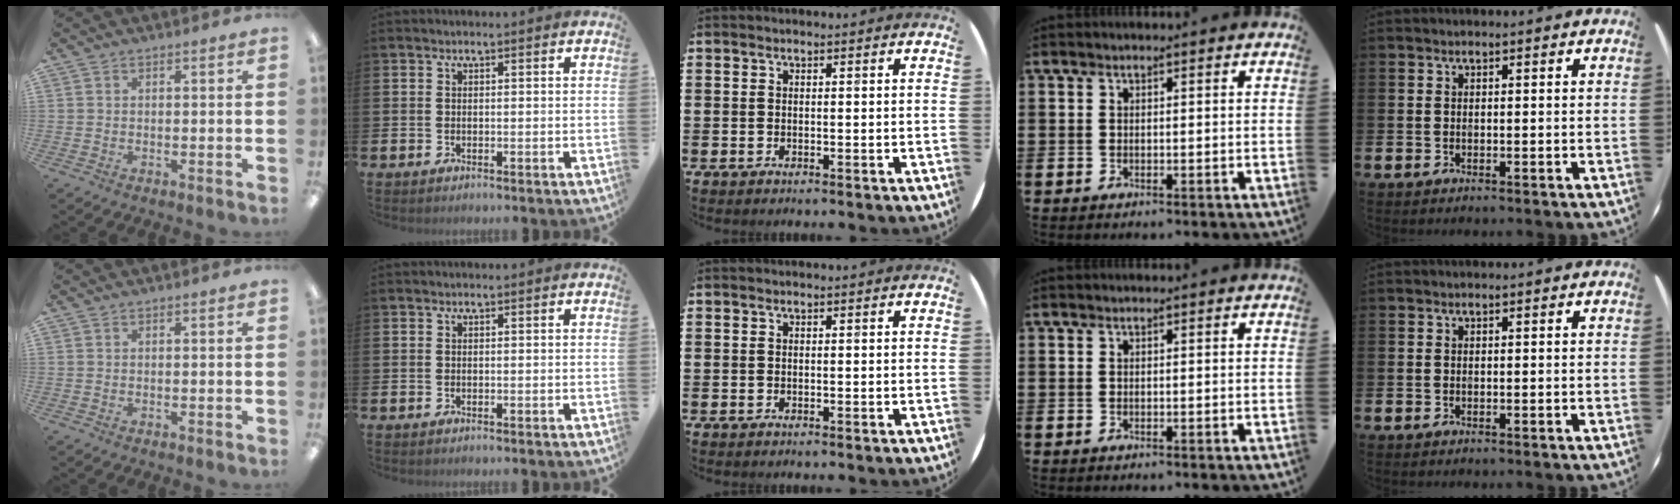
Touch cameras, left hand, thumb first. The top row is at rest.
{}